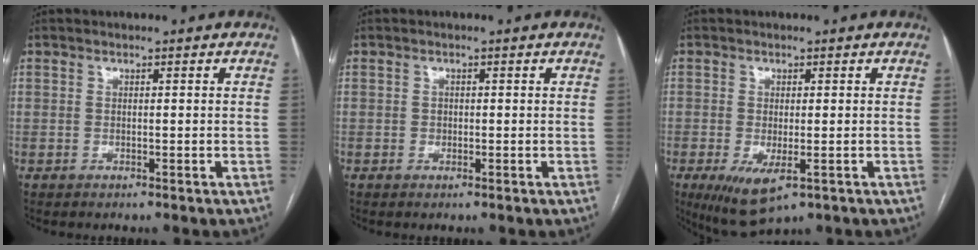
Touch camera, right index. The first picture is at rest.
{"total": 0.7, "force": [-0.1, 0.7, 0.2], "torque": [0.000, 0.003, -0.001]}
{"total": 7.2, "force": [-3.2, 2.7, 5.9], "torque": [-0.097, -0.020, -0.044]}